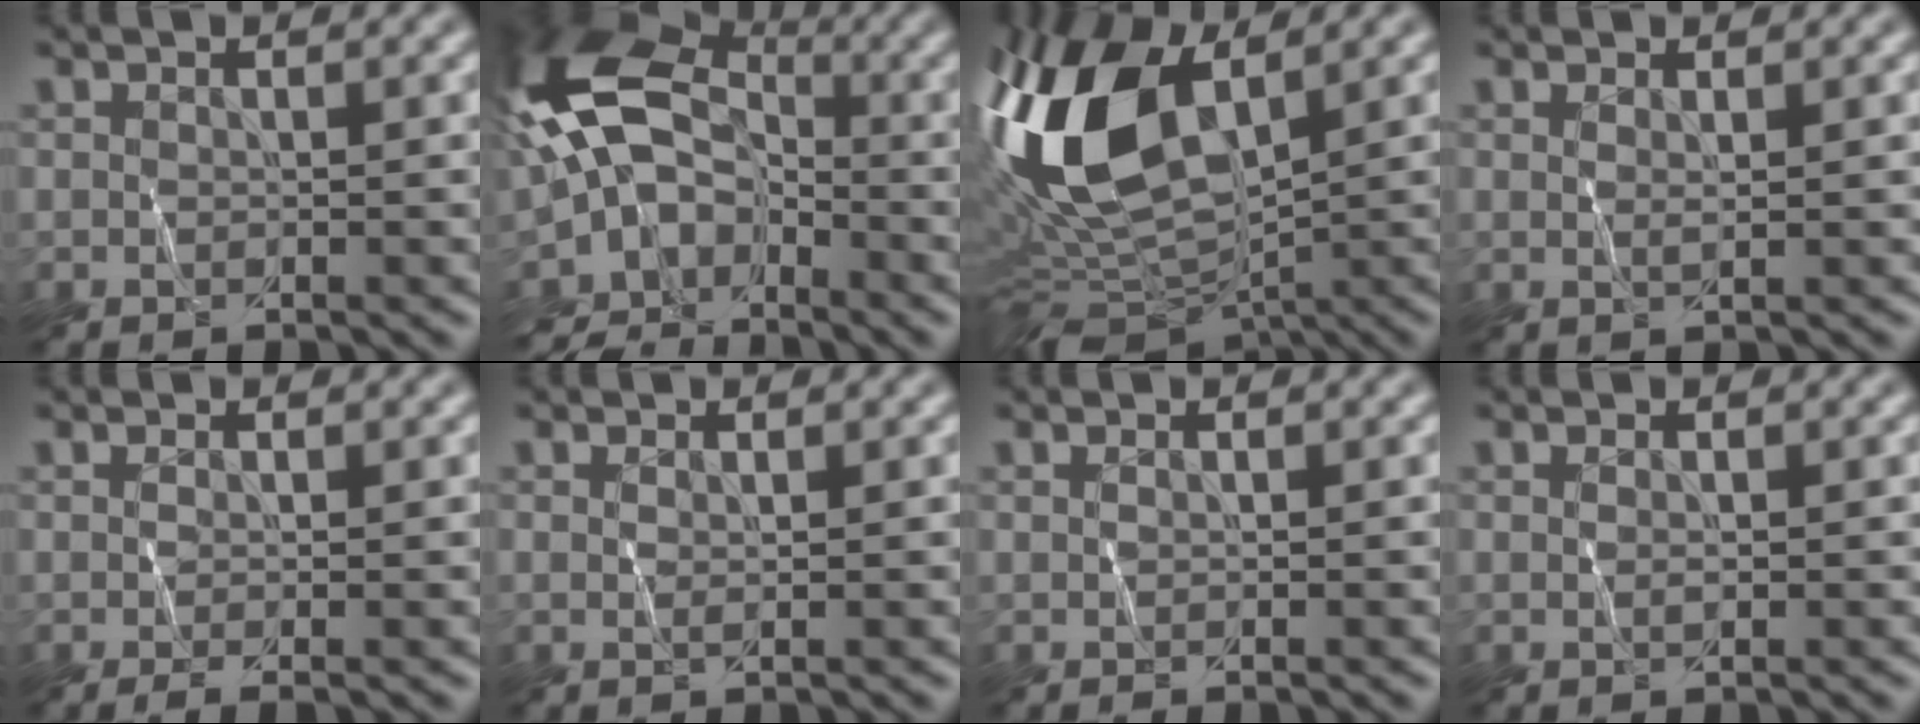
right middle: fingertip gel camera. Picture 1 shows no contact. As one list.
[{"total": 10.6, "force": [-4.1, 6.9, 6.9], "torque": [-0.141, 0.008, -0.098]}, {"total": 13.5, "force": [2.0, 7.0, 11.4], "torque": [-0.254, 0.015, 0.028]}, {"total": 0.9, "force": [0.6, 0.2, 0.6], "torque": [-0.009, 0.001, 0.006]}, {"total": 1.6, "force": [-0.2, 0.5, 1.5], "torque": [-0.016, 0.002, -0.002]}, {"total": 0.7, "force": [0.6, 0.1, 0.3], "torque": [-0.007, 0.000, 0.006]}, {"total": 0.6, "force": [0.4, 0.3, 0.4], "torque": [-0.003, -0.001, 0.003]}, {"total": 0.5, "force": [0.4, 0.1, 0.3], "torque": [-0.007, 0.004, 0.005]}]